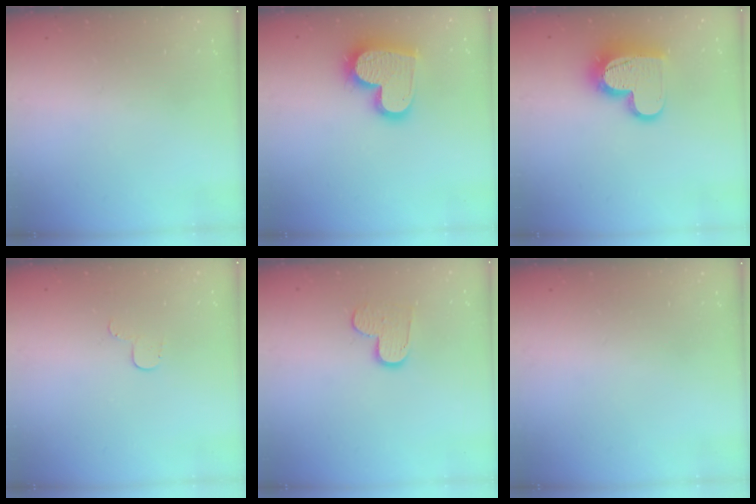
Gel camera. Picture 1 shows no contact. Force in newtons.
{"total": 18.9, "press": 18.9, "slide": 1.5}
{"total": 14.7, "press": 14.6, "slide": 1.1}
{"total": 4.2, "press": 4.2, "slide": 0.4}
{"total": 9.1, "press": 9.1, "slide": 0.7}
{"total": 0.0}